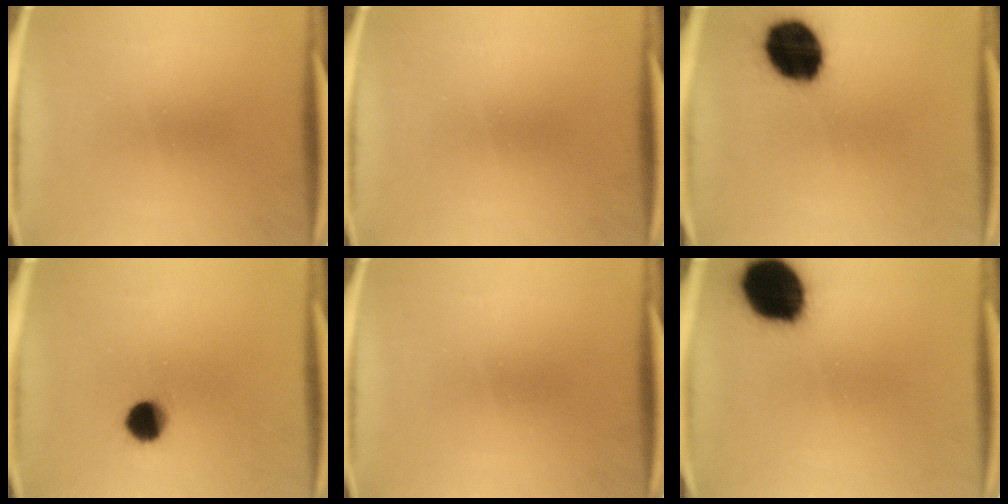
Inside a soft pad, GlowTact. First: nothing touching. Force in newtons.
{"total": 0.0}
{"total": 17.1}
{"total": 6.6}
{"total": 0.0}
{"total": 18.2}